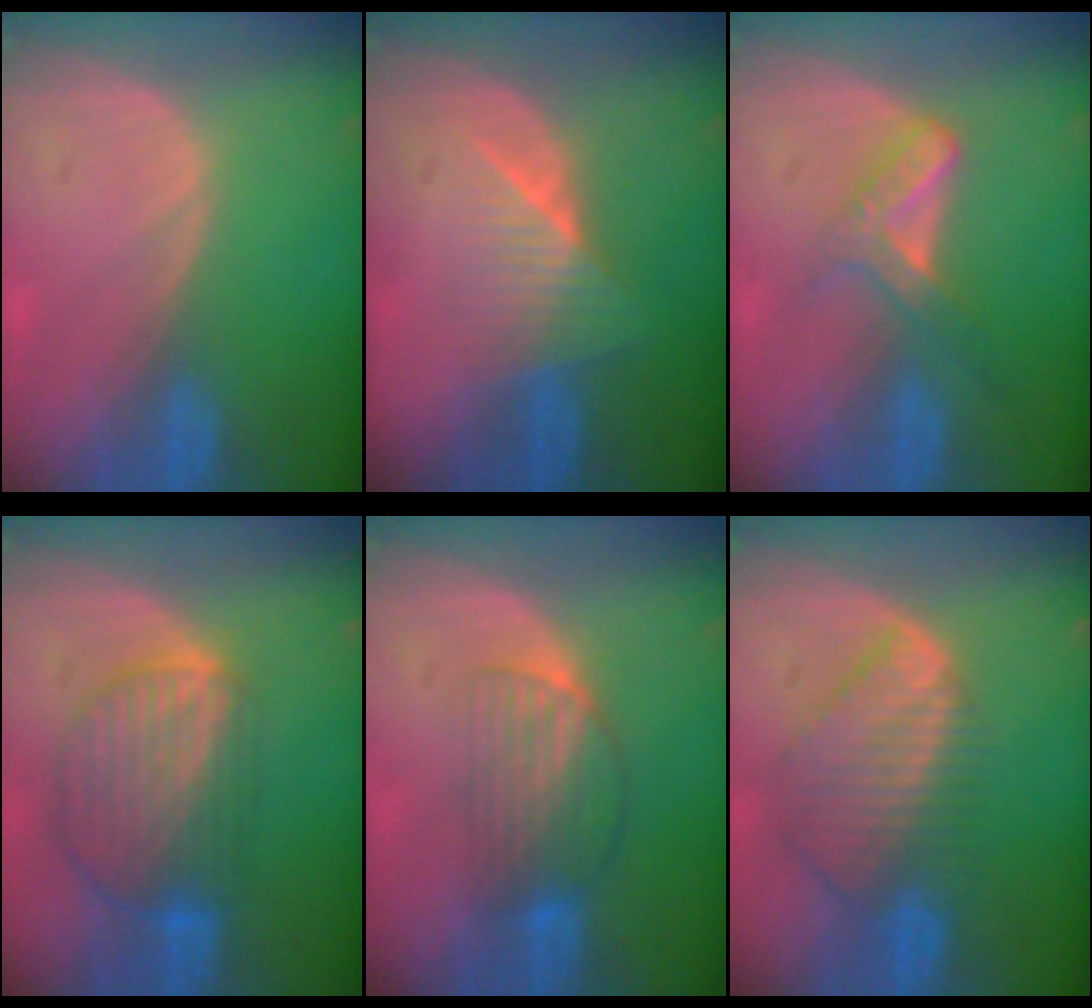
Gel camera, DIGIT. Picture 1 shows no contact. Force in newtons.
{"total": 6.2, "press": 5.4, "slide": 3.0}
{"total": 5.4, "press": 4.7, "slide": 2.7}
{"total": 8.7, "press": 7.7, "slide": 4.1}
{"total": 6.6, "press": 5.6, "slide": 3.4}
{"total": 8.9, "press": 7.7, "slide": 4.4}